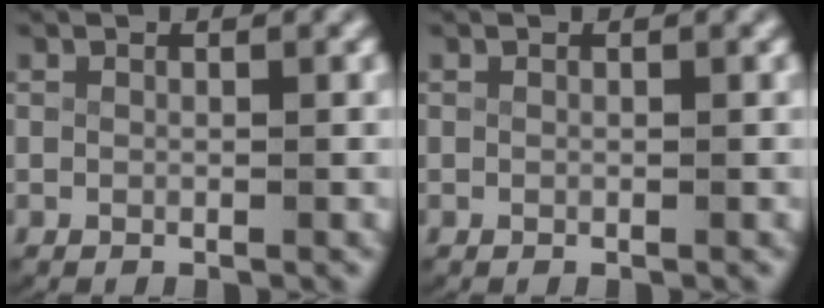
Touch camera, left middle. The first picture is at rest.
{"total": 0.0}